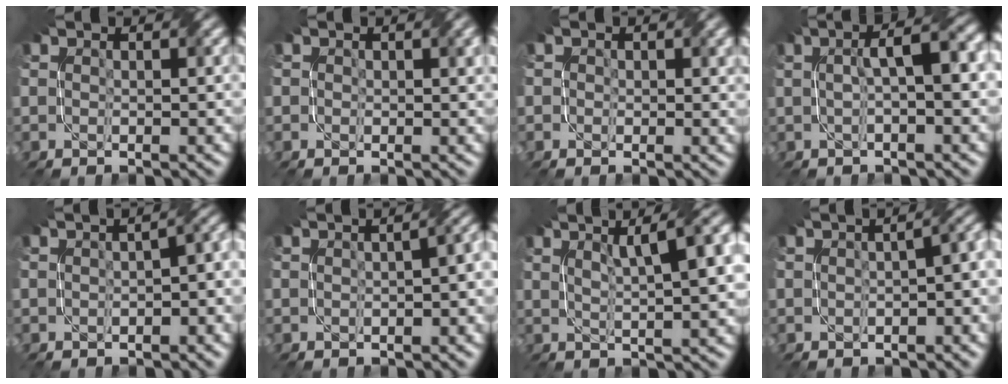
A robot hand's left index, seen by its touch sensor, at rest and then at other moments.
{"total": 1.0, "force": [0.4, 0.8, 0.5], "torque": [0.001, 0.001, 0.007]}
{"total": 1.4, "force": [0.5, 1.2, 0.6], "torque": [0.002, -0.003, 0.009]}
{"total": 4.6, "force": [0.5, 1.0, 4.4], "torque": [-0.067, 0.020, 0.010]}
{"total": 5.0, "force": [-0.5, 2.3, 4.4], "torque": [-0.025, 0.007, 0.001]}
{"total": 5.8, "force": [0.3, 2.9, 5.0], "torque": [-0.024, 0.018, -0.001]}
{"total": 8.3, "force": [3.4, 2.5, 7.2], "torque": [-0.067, 0.034, 0.043]}
{"total": 5.8, "force": [-0.2, 2.8, 5.1], "torque": [-0.021, 0.013, -0.003]}